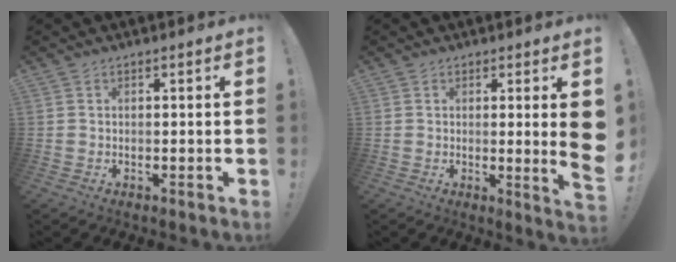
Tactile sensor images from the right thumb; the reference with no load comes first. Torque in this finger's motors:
{"motor_torque": [-0.28, 0.29, 0.87, -0.06, 0.01]}